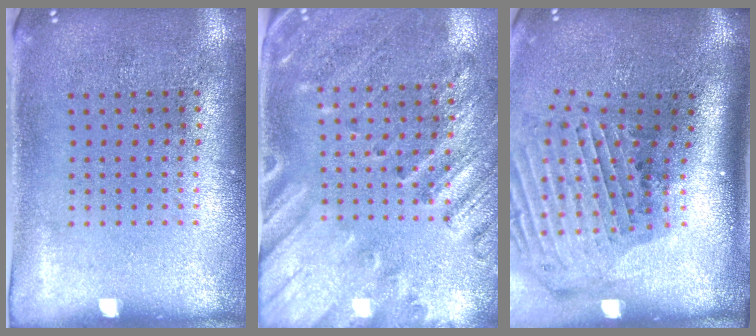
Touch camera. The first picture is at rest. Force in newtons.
{"total": 2.5, "press": 2.0, "slide": 1.5}
{"total": 2.9, "press": 2.1, "slide": 1.9}